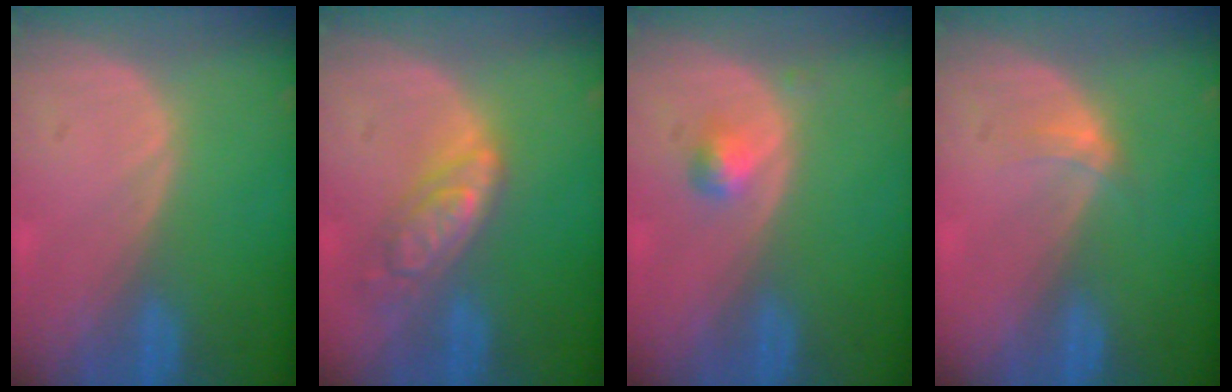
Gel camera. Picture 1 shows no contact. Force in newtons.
{"total": 6.4, "press": 5.7, "slide": 3.0}
{"total": 2.0, "press": 2.0, "slide": 0.2}
{"total": 1.9, "press": 1.5, "slide": 1.1}